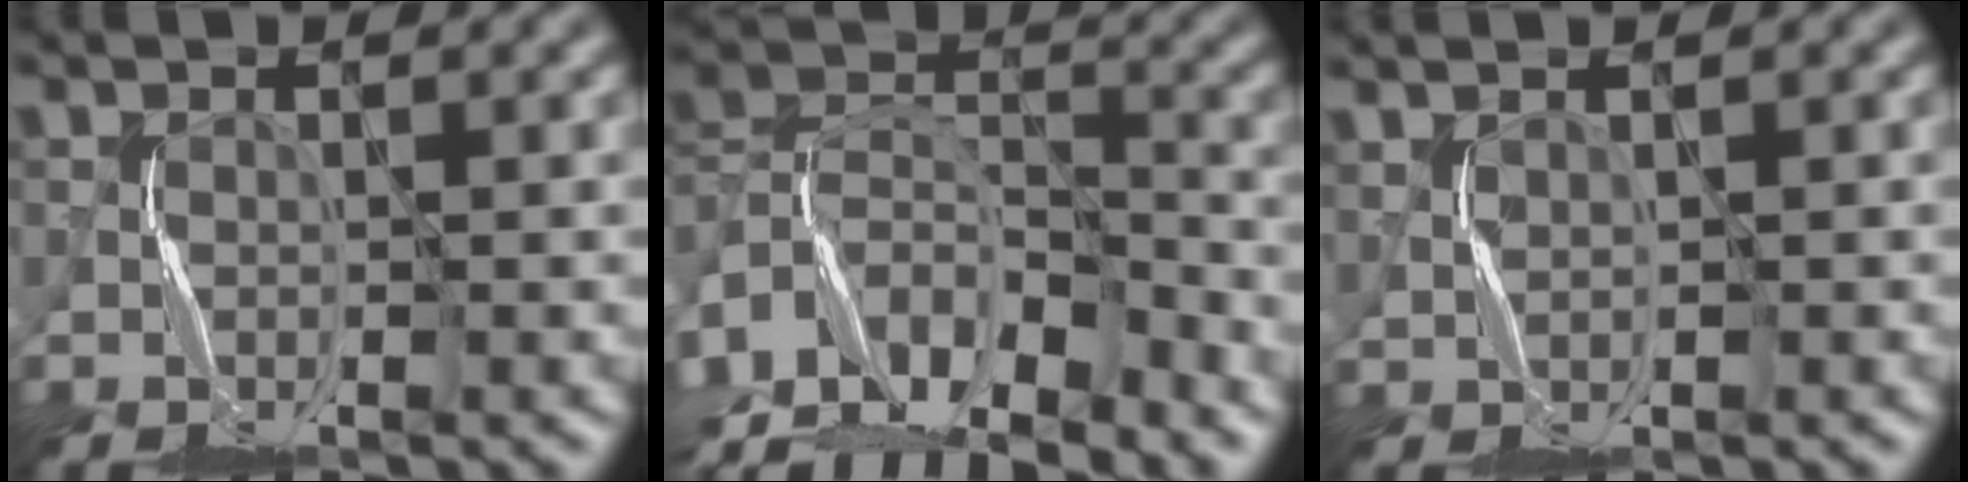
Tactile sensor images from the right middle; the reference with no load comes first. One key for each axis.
{"total": 12.3, "fx": -9.6, "fy": 5.5, "fz": 5.3, "tx": -0.117, "ty": 0.009, "tz": -0.174}
{"total": 1.0, "fx": 0.9, "fy": 0.1, "fz": -0.5, "tx": 0.004, "ty": 0.000, "tz": 0.021}